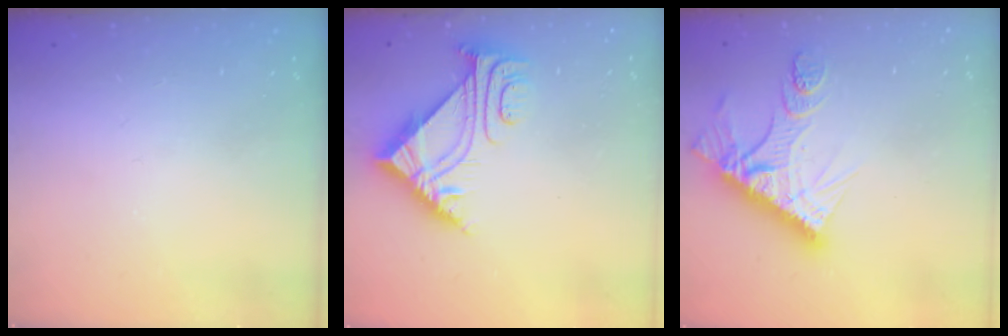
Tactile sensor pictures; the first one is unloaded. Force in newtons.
{"total": 7.0, "press": 7.0, "slide": 0.7}
{"total": 14.0, "press": 14.0, "slide": 1.2}